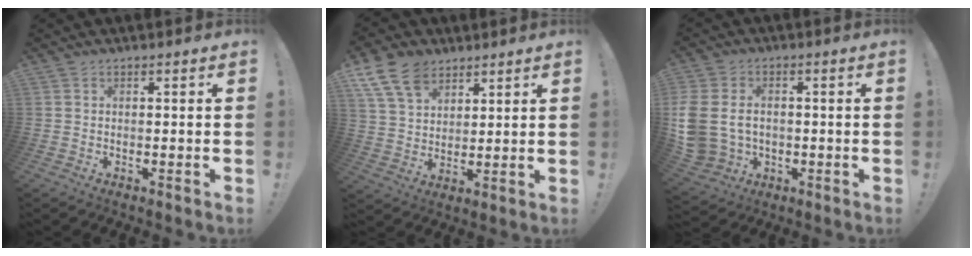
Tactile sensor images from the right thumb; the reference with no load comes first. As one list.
[{"total": 12.9, "force": [7.8, 8.4, 5.9], "torque": [-0.111, -0.034, 0.154]}, {"total": 13.3, "force": [-0.1, 10.9, 7.7], "torque": [-0.154, -0.001, 0.003]}]